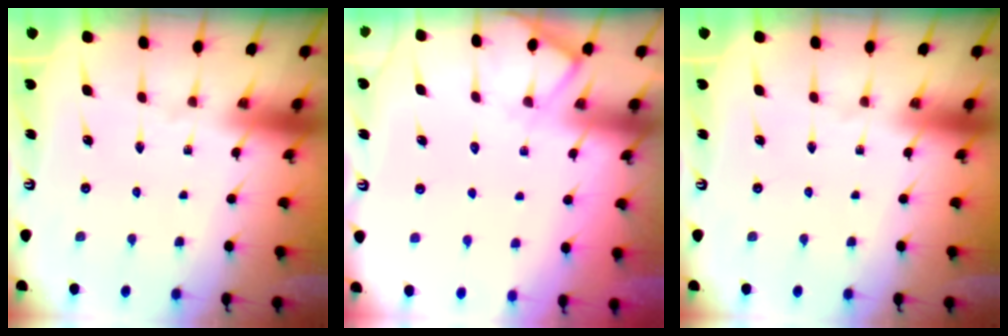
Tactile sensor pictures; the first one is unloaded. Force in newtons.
{"total": 7.2, "press": 7.1, "slide": 0.8}
{"total": 0.0}